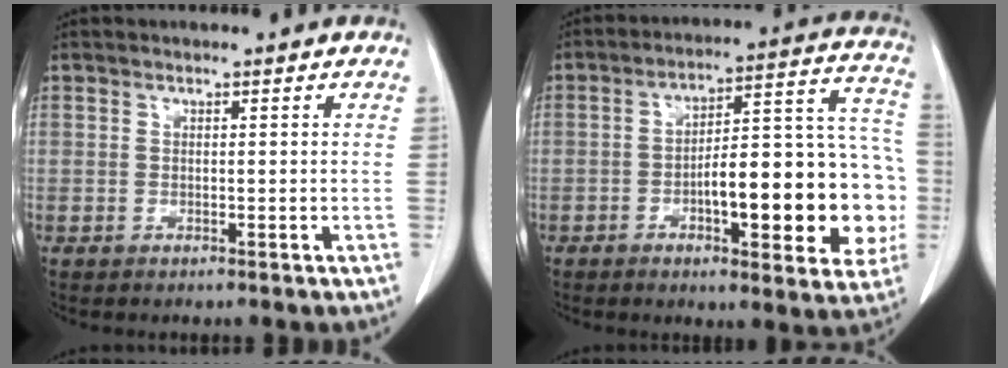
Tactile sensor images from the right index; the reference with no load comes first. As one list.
[{"total": 20.7, "force": [-4.5, 5.8, 19.3], "torque": [-0.202, 0.047, -0.050]}]